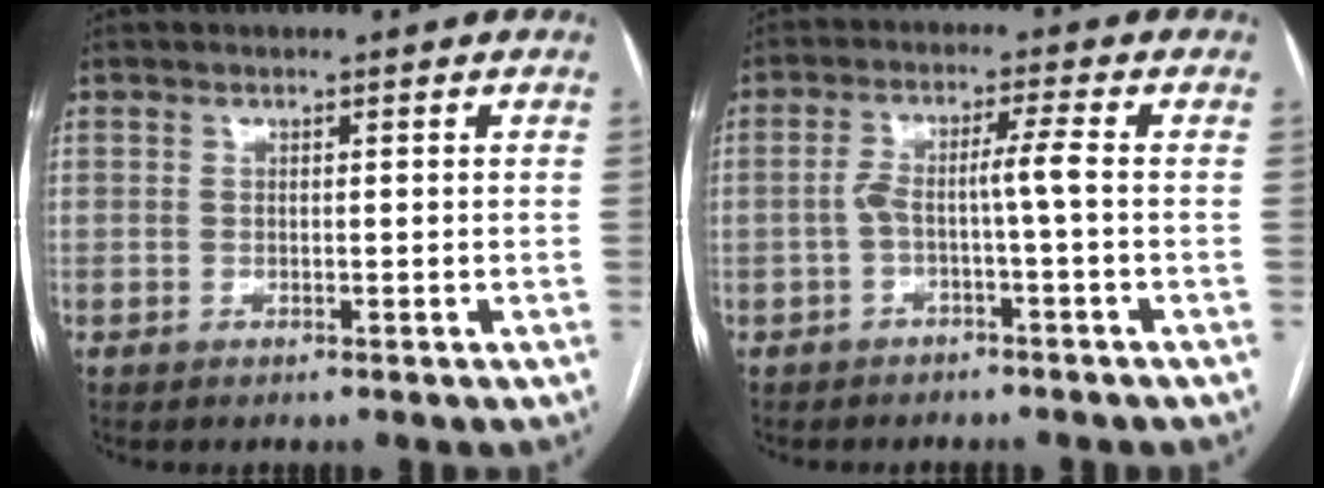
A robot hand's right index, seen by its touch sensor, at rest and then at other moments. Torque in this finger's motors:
{"motor_torque": [0.51, -0.08, 0.31, 0.08]}